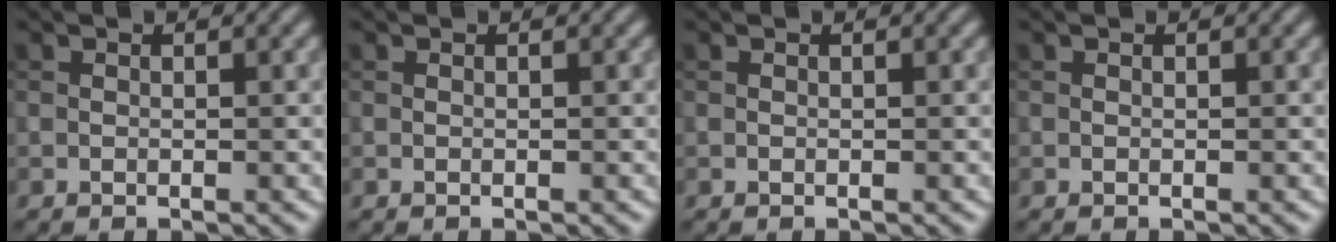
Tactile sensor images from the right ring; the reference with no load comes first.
{"total": 0.0}
{"total": 0.0}
{"total": 0.0}